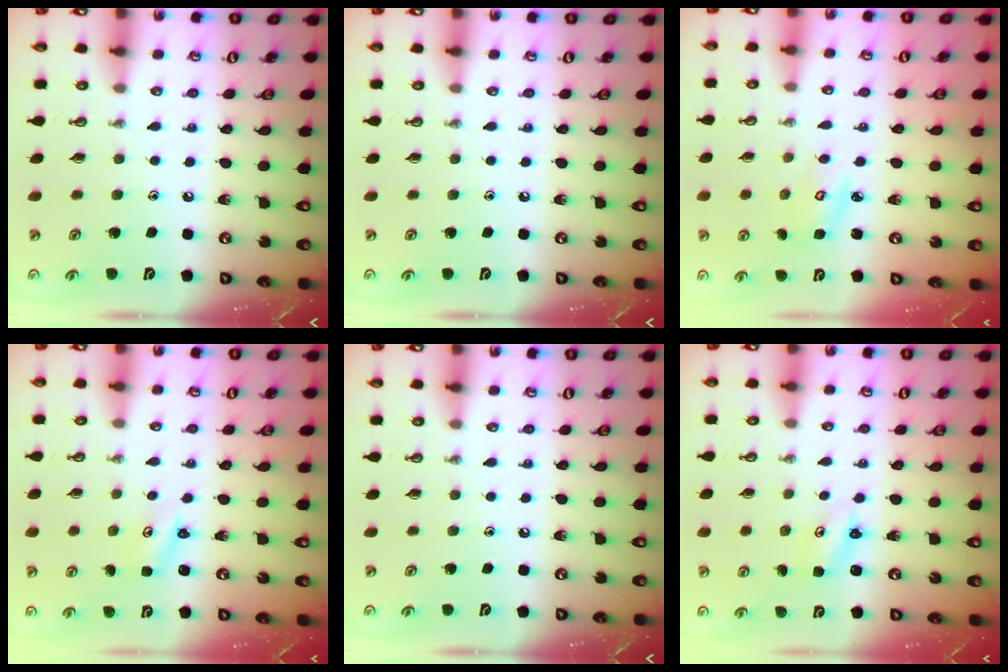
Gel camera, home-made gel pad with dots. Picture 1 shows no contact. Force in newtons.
{"total": 0.0}
{"total": 3.4, "press": 3.4, "slide": 0.3}
{"total": 1.7, "press": 1.7, "slide": 0.3}
{"total": 0.0}
{"total": 2.8, "press": 2.8, "slide": 0.3}